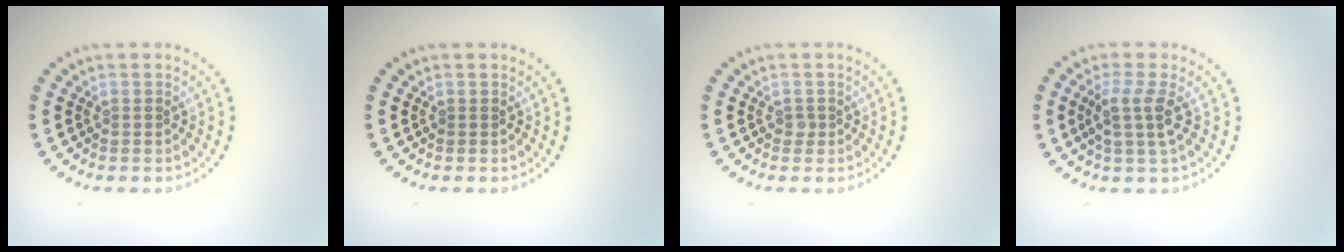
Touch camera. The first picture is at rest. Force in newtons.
{"total": 0.0}
{"total": 0.7, "press": 0.5, "slide": 0.4}
{"total": 2.6, "press": 2.0, "slide": 1.6}